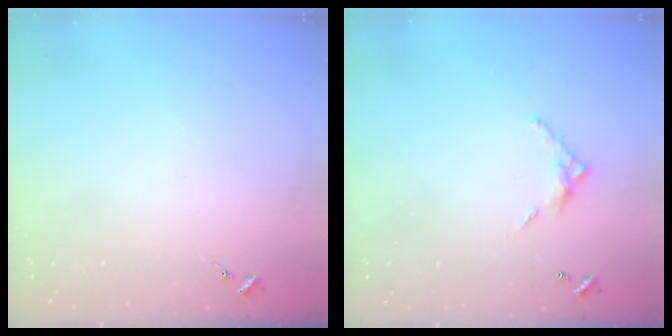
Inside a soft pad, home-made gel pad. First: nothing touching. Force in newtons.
{"total": 6.7, "press": 6.7, "slide": 0.4}